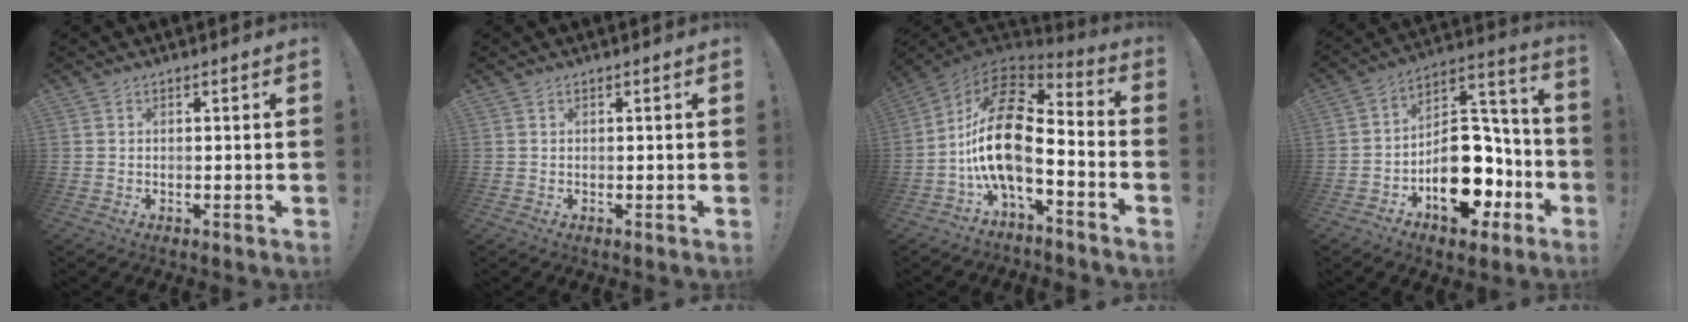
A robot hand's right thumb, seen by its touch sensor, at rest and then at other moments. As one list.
[{"total": 0.0}, {"total": 18.7, "force": [-2.2, 8.6, 16.4], "torque": [-0.333, 0.011, -0.041]}, {"total": 20.0, "force": [-8.4, 12.7, 12.9], "torque": [-0.156, 0.057, -0.119]}]